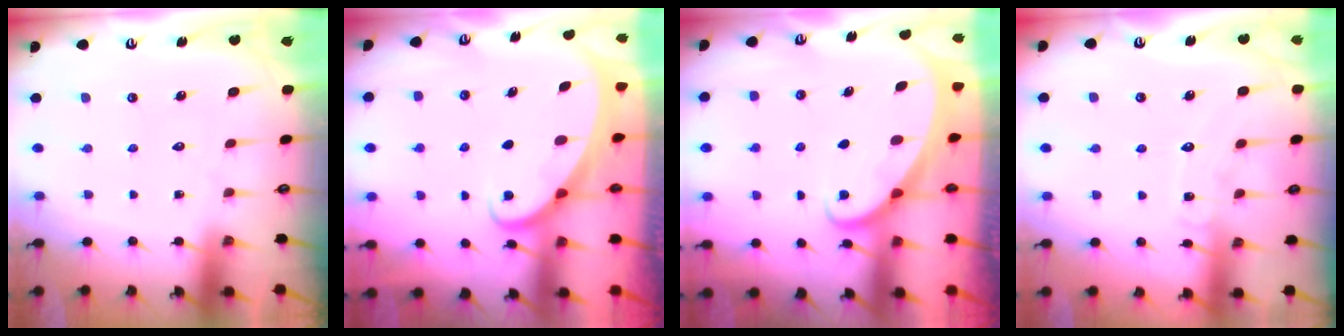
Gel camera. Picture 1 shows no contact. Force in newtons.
{"total": 1.9, "press": 1.9, "slide": 0.2}
{"total": 1.8, "press": 1.8, "slide": 0.1}
{"total": 6.5, "press": 6.4, "slide": 0.6}